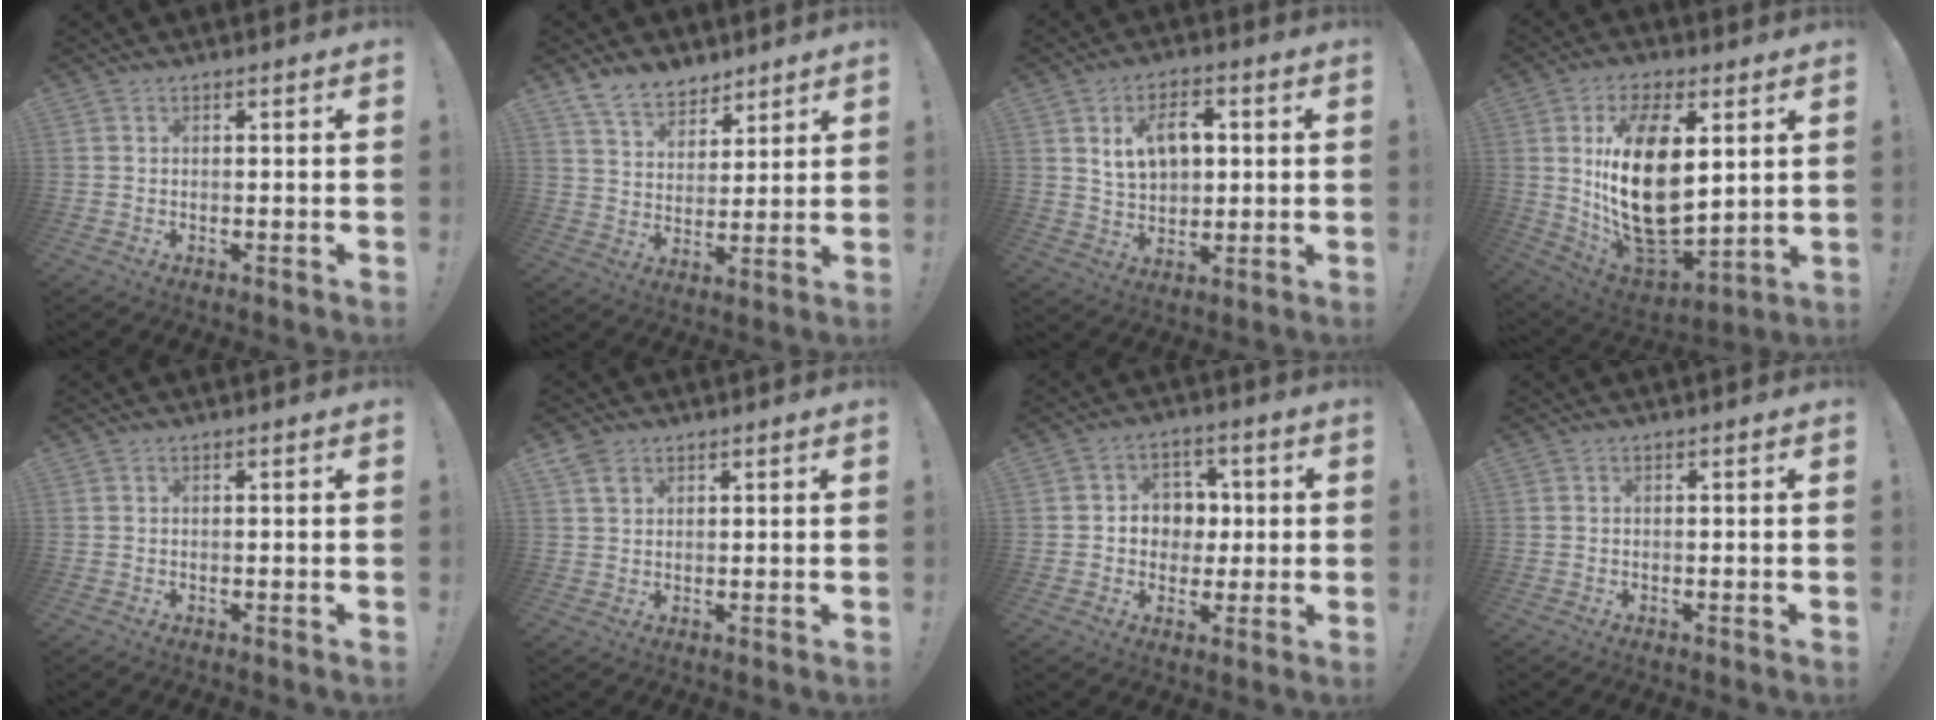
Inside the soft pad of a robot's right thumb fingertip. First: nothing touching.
{"total": 10.4, "force": [8.3, 5.6, 2.8], "torque": [-0.054, -0.059, 0.163]}
{"total": 11.2, "force": [4.1, 7.4, 7.3], "torque": [-0.106, -0.009, 0.075]}
{"total": 23.1, "force": [5.0, 12.6, 18.7], "torque": [-0.363, -0.040, 0.093]}
{"total": 0.0}
{"total": 3.9, "force": [2.5, 2.5, 1.5], "torque": [-0.022, -0.012, 0.047]}
{"total": 8.2, "force": [0.2, 7.7, 2.6], "torque": [-0.026, -0.002, 0.009]}
{"total": 0.0}